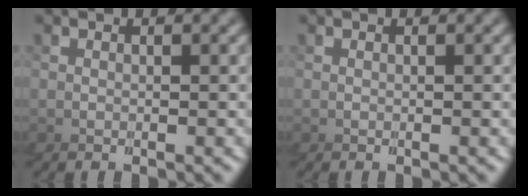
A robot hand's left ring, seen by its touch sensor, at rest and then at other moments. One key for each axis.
{"total": 0.0}